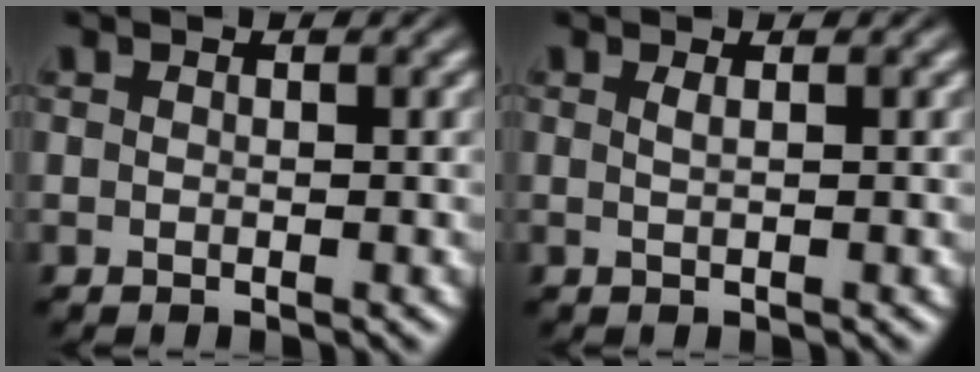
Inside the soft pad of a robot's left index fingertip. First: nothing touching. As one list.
[{"total": 0.6, "force": [0.2, 0.2, 0.5], "torque": [-0.006, 0.000, 0.005]}]